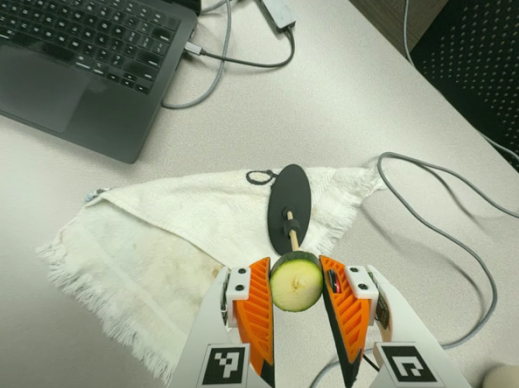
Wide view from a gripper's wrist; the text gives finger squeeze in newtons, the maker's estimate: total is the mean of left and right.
{"total": 10.2, "left": 10.7, "right": 9.8}